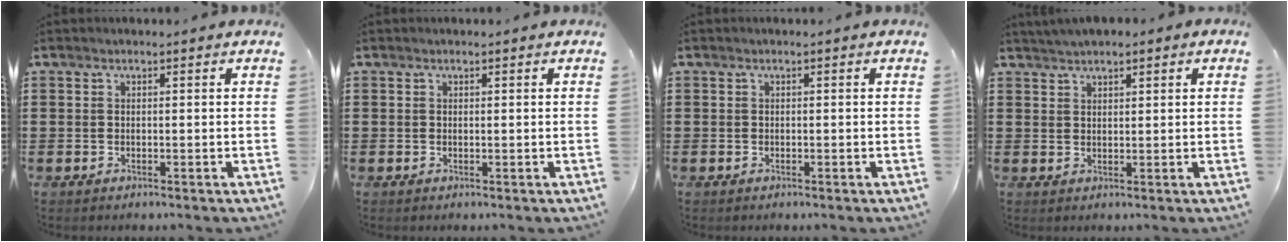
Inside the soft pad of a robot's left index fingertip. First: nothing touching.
{"total": 0.0}
{"total": 0.0}
{"total": 1.9, "force": [1.8, 0.5, 0.6], "torque": [-0.015, 0.006, 0.034]}